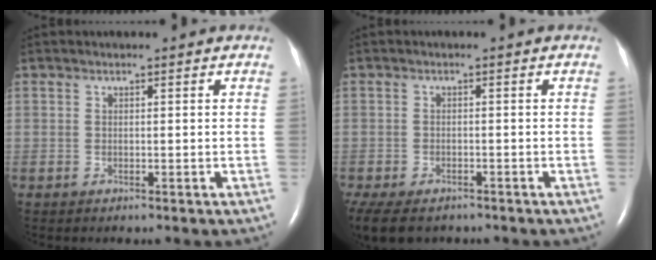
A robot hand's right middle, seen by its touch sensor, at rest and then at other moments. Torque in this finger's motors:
{"motor_torque": [0.80, -0.80, 0.10, 0.03]}